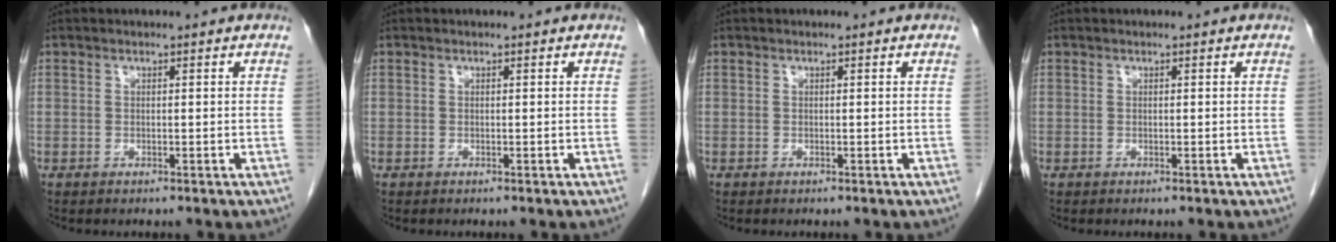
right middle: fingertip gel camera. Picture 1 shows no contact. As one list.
[{"total": 0.0}, {"total": 0.0}, {"total": 0.0}]